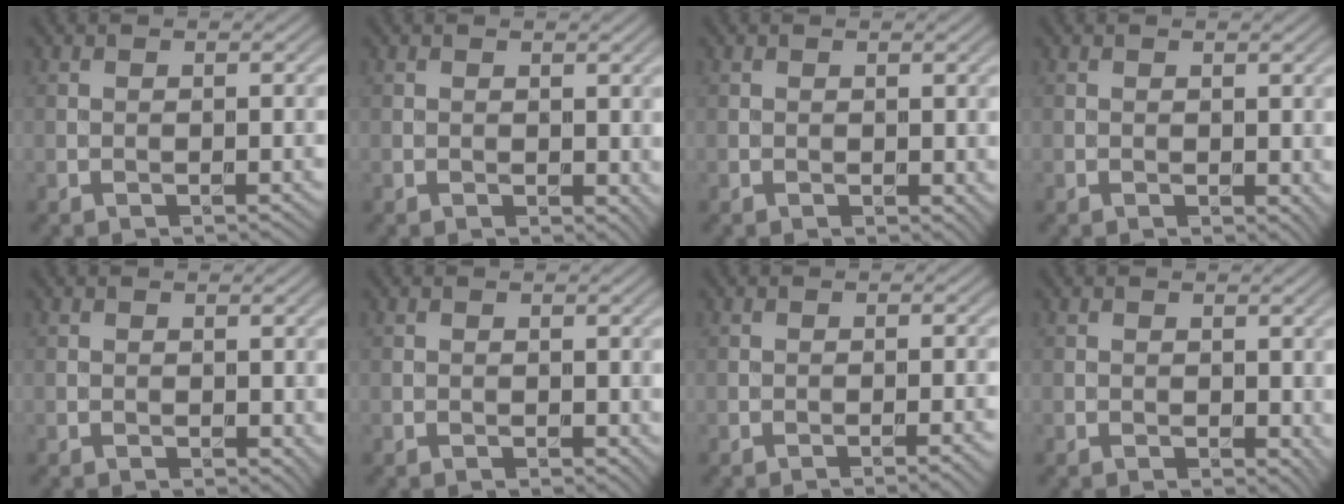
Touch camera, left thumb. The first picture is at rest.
{"total": 1.4, "force": [0.4, 1.0, 0.9], "torque": [-0.012, -0.004, 0.009]}
{"total": 0.9, "force": [0.2, 0.6, 0.6], "torque": [-0.006, -0.004, 0.005]}
{"total": 1.2, "force": [0.2, 0.8, 0.9], "torque": [-0.010, -0.005, 0.006]}
{"total": 1.2, "force": [0.2, 0.8, 0.8], "torque": [-0.009, -0.004, 0.007]}
{"total": 0.8, "force": [0.2, 0.6, 0.5], "torque": [-0.006, -0.004, 0.006]}
{"total": 1.6, "force": [-0.7, 0.2, 1.4], "torque": [-0.015, 0.003, -0.014]}
{"total": 1.8, "force": [0.4, 1.2, 1.3], "torque": [-0.016, -0.006, 0.009]}